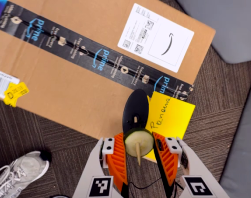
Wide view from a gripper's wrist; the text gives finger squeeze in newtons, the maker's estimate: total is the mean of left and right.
{"total": 9.7, "left": 9.9, "right": 9.5}